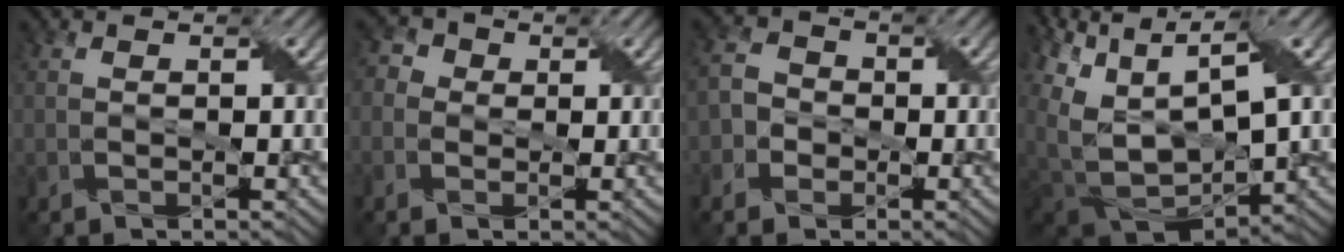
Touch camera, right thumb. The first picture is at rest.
{"total": 2.9, "force": [-0.1, 2.8, 0.9], "torque": [-0.026, 0.010, -0.008]}
{"total": 3.5, "force": [-1.2, 3.1, 0.9], "torque": [-0.018, 0.005, -0.034]}
{"total": 13.3, "force": [3.5, 7.5, 10.5], "torque": [-0.243, -0.002, 0.099]}